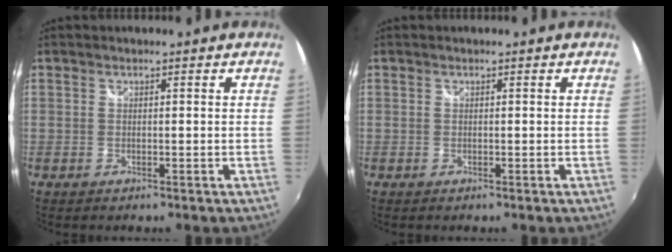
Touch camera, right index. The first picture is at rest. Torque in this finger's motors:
{"motor_torque": [0.00, 0.00, 0.02, 0.00]}